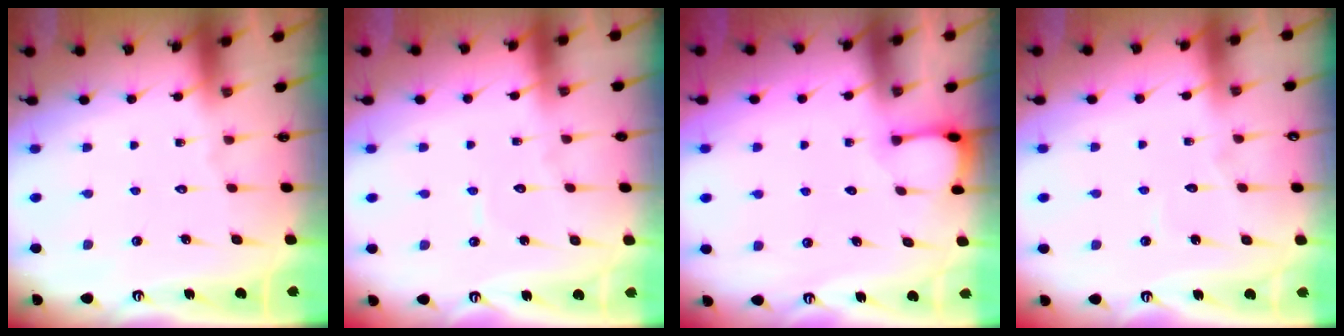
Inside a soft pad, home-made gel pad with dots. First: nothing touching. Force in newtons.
{"total": 3.7, "press": 3.7, "slide": 0.5}
{"total": 1.9, "press": 1.9, "slide": 0.2}
{"total": 2.6, "press": 2.6, "slide": 0.2}